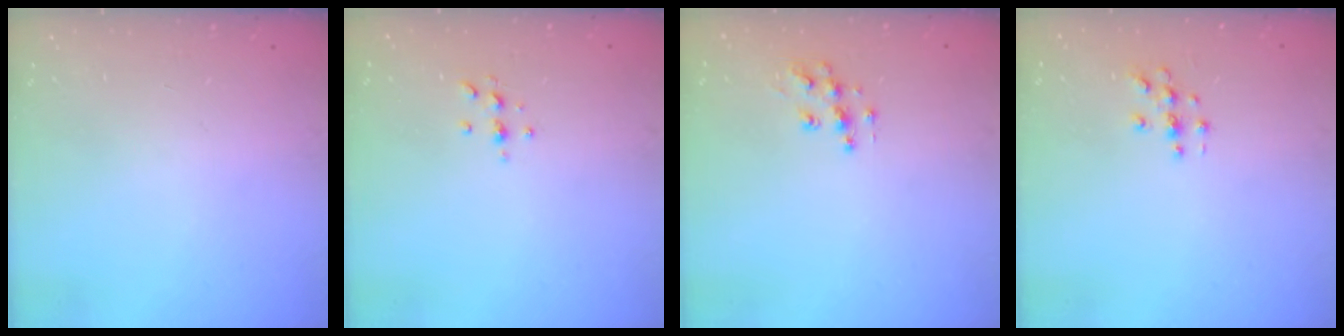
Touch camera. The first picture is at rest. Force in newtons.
{"total": 3.8, "press": 3.7, "slide": 0.4}
{"total": 8.6, "press": 8.6, "slide": 0.3}
{"total": 3.1, "press": 3.1, "slide": 0.3}